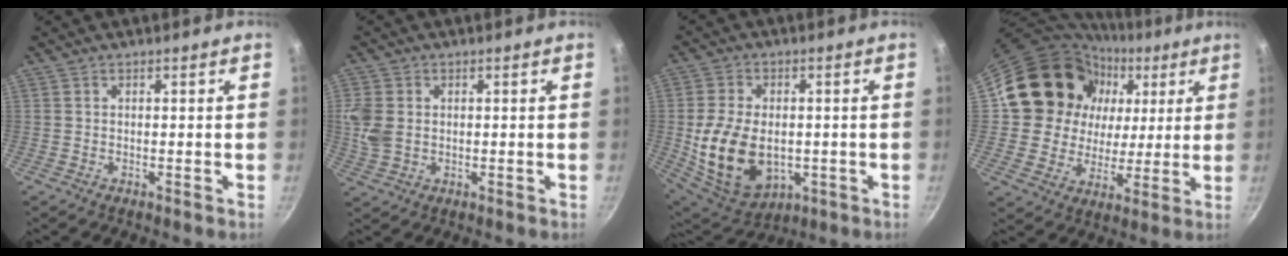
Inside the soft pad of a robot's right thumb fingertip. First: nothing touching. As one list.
[{"total": 6.1, "force": [0.6, 4.6, 3.9], "torque": [-0.079, -0.002, 0.013]}, {"total": 16.3, "force": [-1.7, 11.0, 11.8], "torque": [-0.206, -0.008, -0.011]}, {"total": 19.8, "force": [6.3, 17.0, 7.8], "torque": [-0.108, 0.001, 0.111]}]